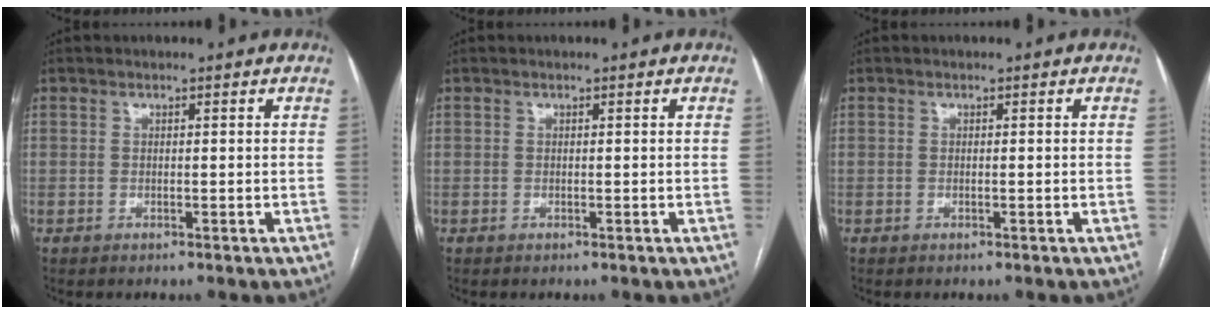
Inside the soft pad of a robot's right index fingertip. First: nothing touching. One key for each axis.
{"total": 0.0}
{"total": 0.0}